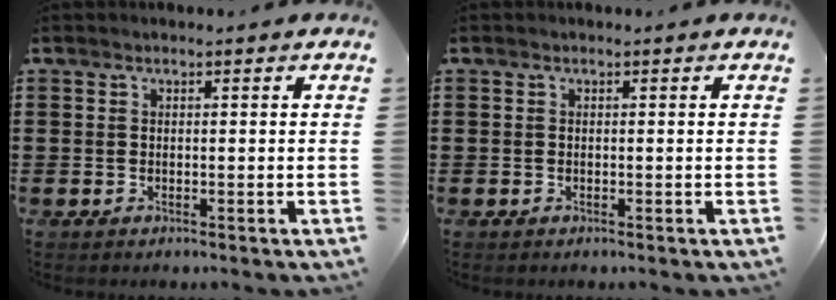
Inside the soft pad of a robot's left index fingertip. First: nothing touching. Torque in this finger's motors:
{"motor_torque": [0.00, 0.00, 0.00, 0.00]}